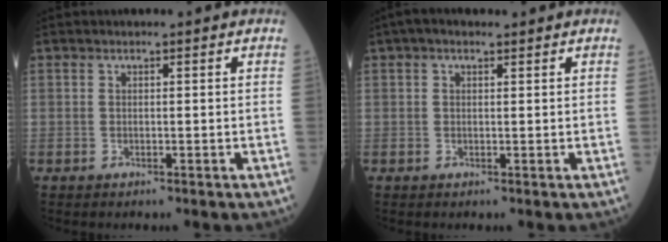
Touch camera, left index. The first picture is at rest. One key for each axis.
{"total": 2.0, "fx": 1.1, "fy": 1.0, "fz": 1.3, "tx": -0.030, "ty": 0.018, "tz": 0.017}